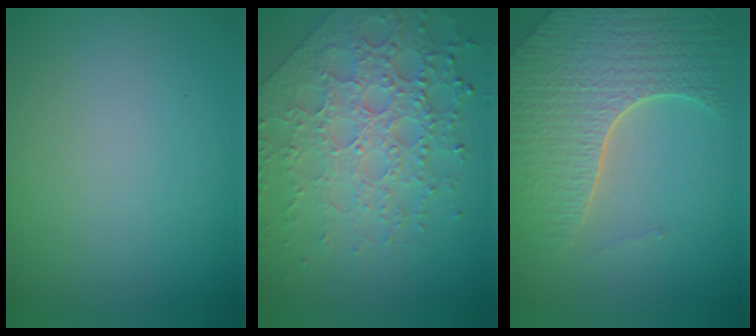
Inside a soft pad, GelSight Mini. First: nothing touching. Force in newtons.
{"total": 7.6, "press": 5.5, "slide": 5.2}
{"total": 7.8, "press": 5.6, "slide": 5.5}